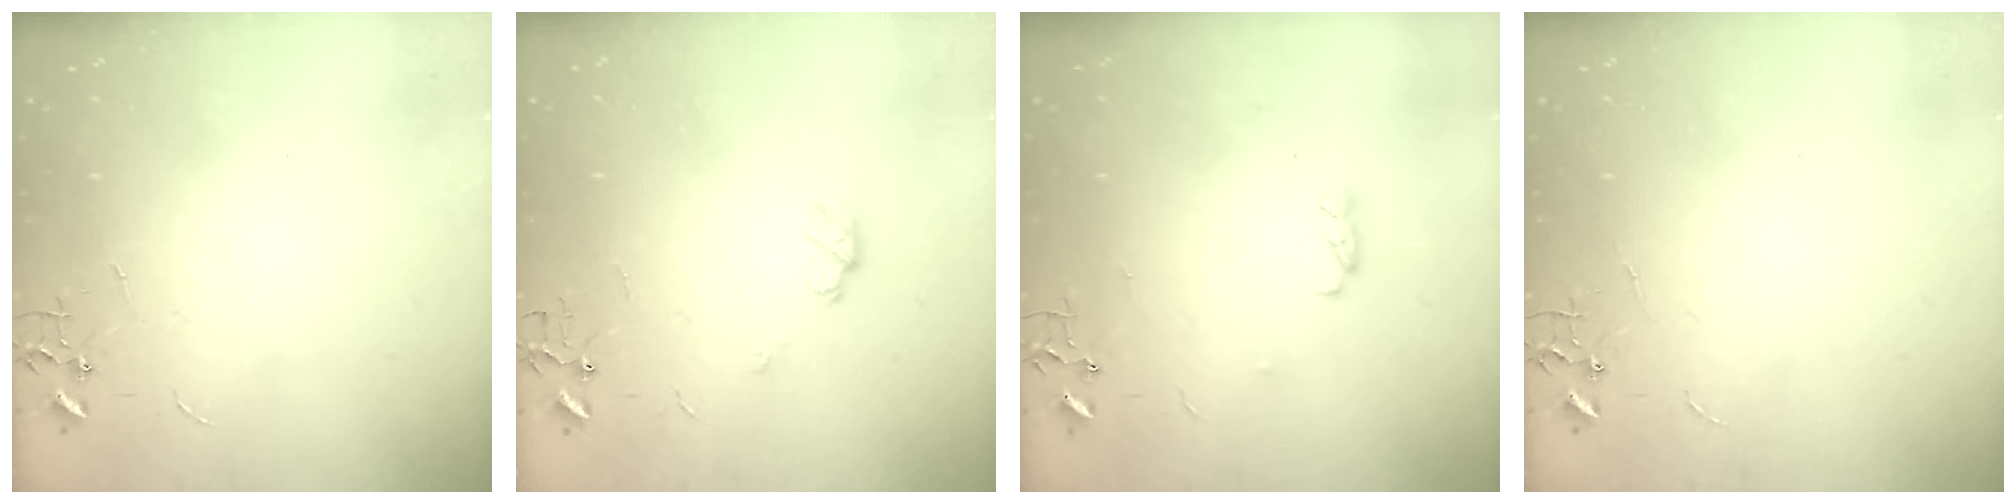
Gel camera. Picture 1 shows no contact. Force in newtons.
{"total": 6.6, "press": 6.6, "slide": 0.8}
{"total": 3.7, "press": 3.6, "slide": 0.9}
{"total": 0.0}